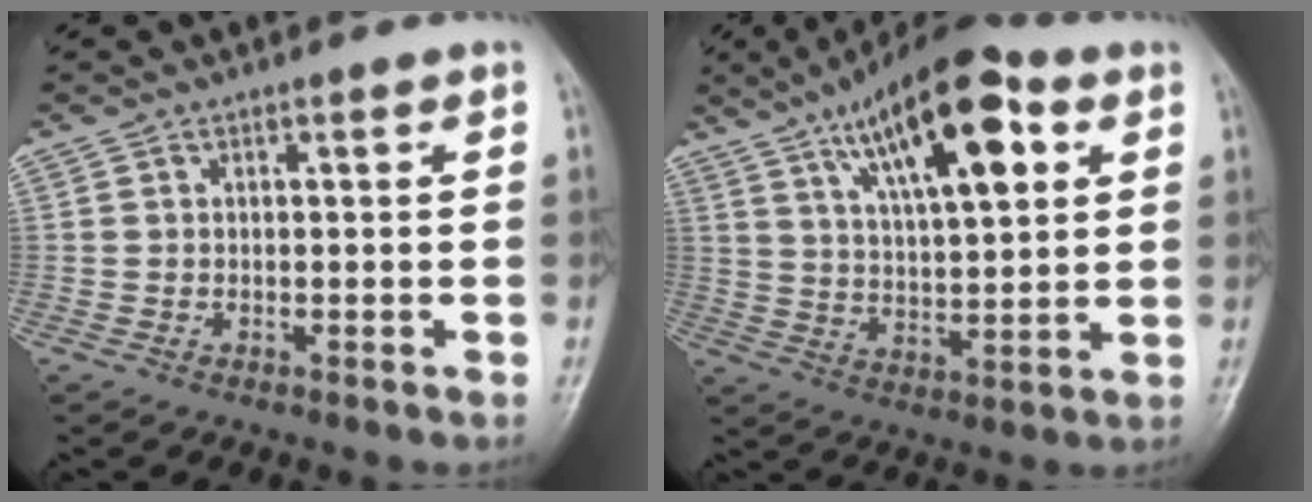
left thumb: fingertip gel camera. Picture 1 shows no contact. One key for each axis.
{"total": 18.8, "fx": 8.5, "fy": 7.0, "fz": 15.2, "tx": -0.210, "ty": -0.017, "tz": 0.140}